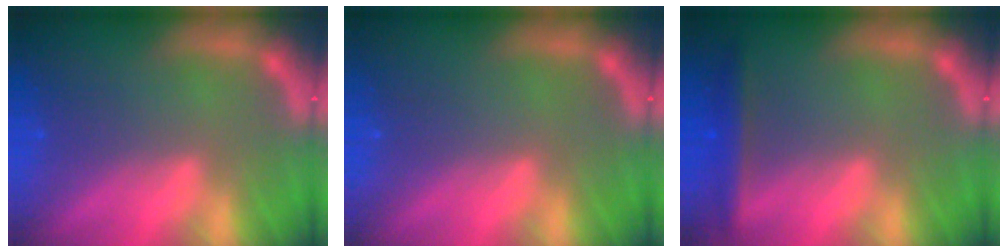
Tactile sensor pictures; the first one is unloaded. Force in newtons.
{"total": 0.0}
{"total": 3.0}